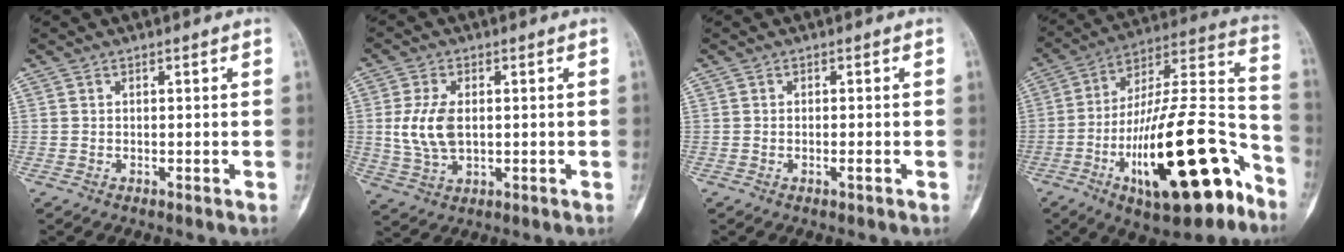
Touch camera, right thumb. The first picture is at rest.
{"total": 8.2, "force": [0.6, 4.7, 6.7], "torque": [-0.140, -0.004, 0.019]}
{"total": 1.1, "force": [-0.4, 0.2, 1.0], "torque": [-0.021, 0.001, -0.006]}
{"total": 28.8, "force": [-13.1, 9.9, 23.7], "torque": [-0.366, 0.077, -0.200]}